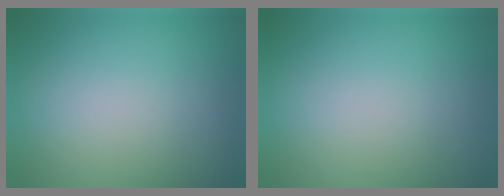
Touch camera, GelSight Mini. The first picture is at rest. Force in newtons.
{"total": 0.0}